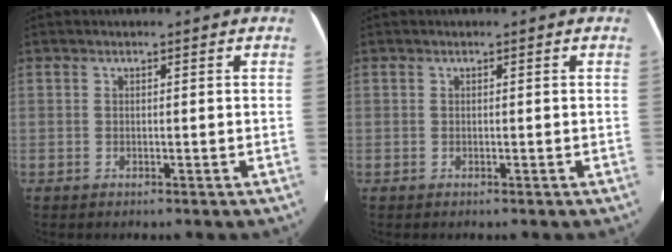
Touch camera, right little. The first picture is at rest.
{"total": 0.0}